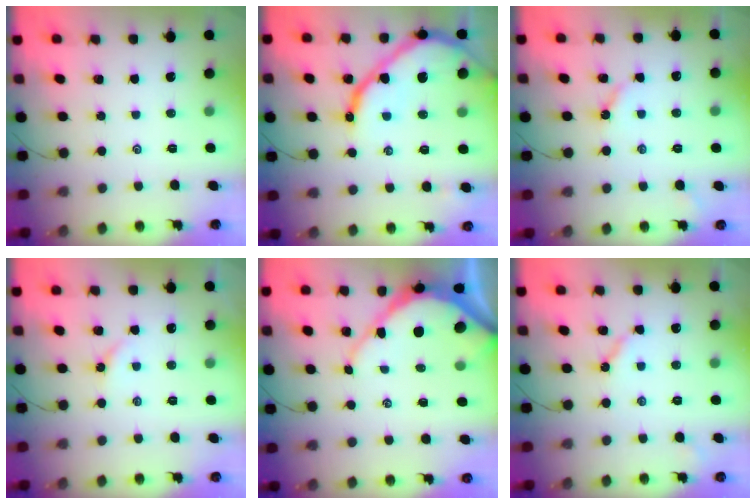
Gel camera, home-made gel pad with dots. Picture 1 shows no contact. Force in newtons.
{"total": 16.4, "press": 16.3, "slide": 1.4}
{"total": 4.2, "press": 4.1, "slide": 0.6}
{"total": 4.3, "press": 4.2, "slide": 0.7}
{"total": 8.5, "press": 8.5, "slide": 1.0}
{"total": 5.3, "press": 5.2, "slide": 0.7}